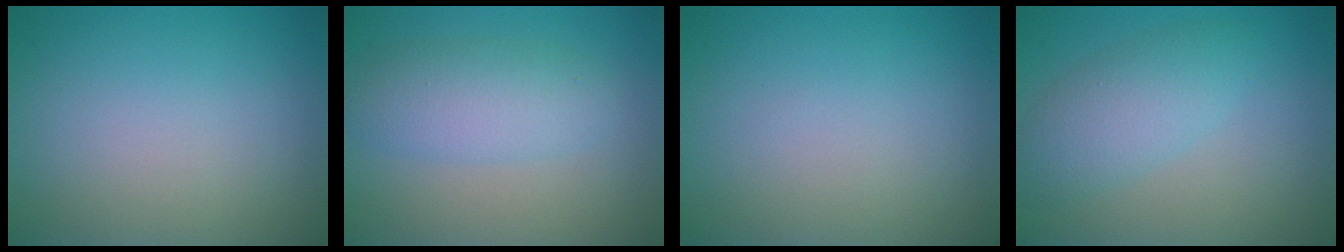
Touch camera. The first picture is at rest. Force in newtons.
{"total": 4.1, "press": 4.1, "slide": 0.0}
{"total": 0.0}
{"total": 3.7, "press": 3.7, "slide": 0.2}